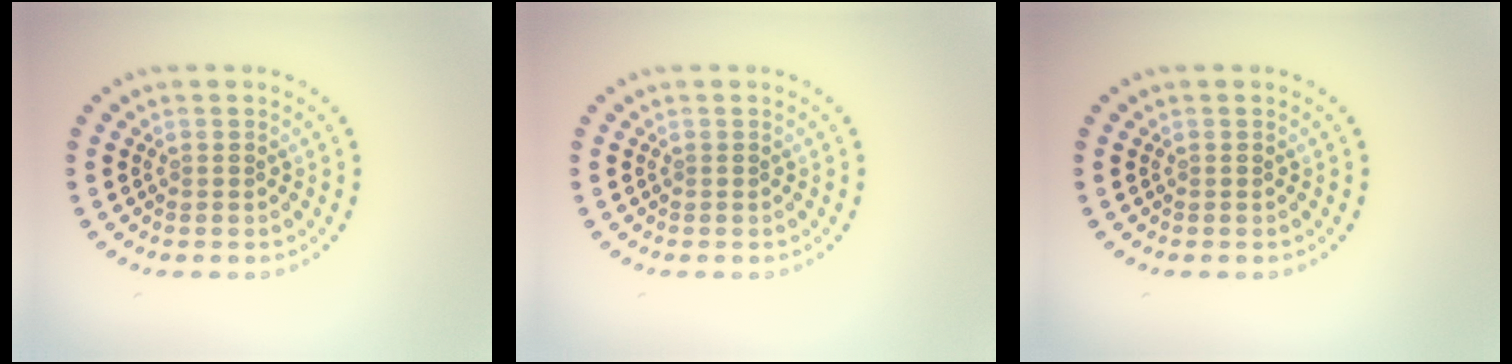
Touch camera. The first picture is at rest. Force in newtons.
{"total": 0.0}
{"total": 0.0}